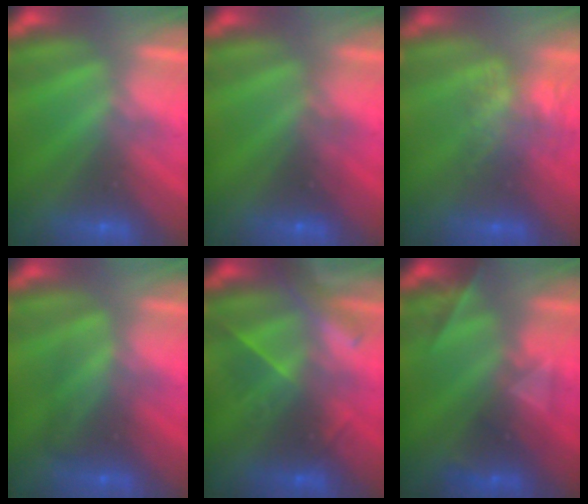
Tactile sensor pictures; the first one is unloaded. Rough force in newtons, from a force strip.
{"total": 2.3}
{"total": 7.1}
{"total": 2.4}
{"total": 2.8}
{"total": 2.3}